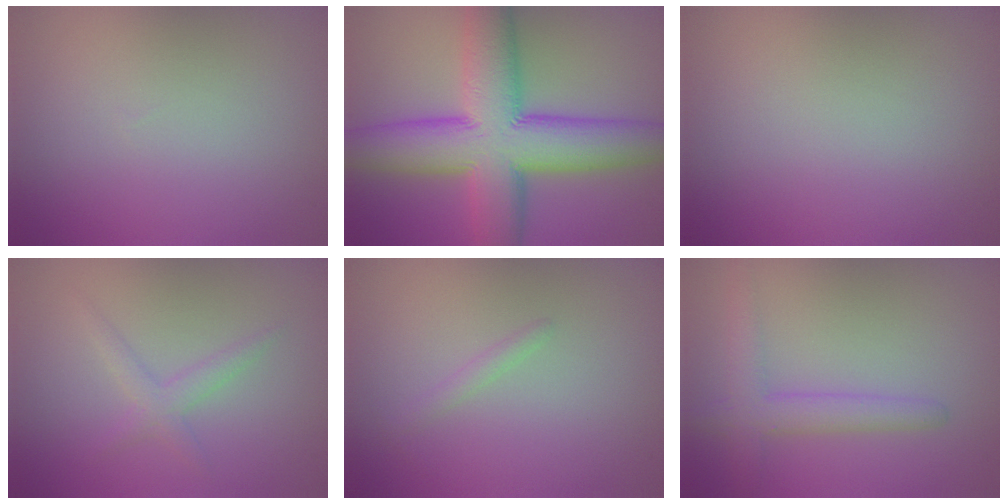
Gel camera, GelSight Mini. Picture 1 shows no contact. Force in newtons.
{"total": 12.9, "press": 12.9, "slide": 0.3}
{"total": 0.0}
{"total": 1.8, "press": 1.8, "slide": 0.1}
{"total": 0.8, "press": 0.8, "slide": 0.1}
{"total": 3.3, "press": 3.3, "slide": 0.2}